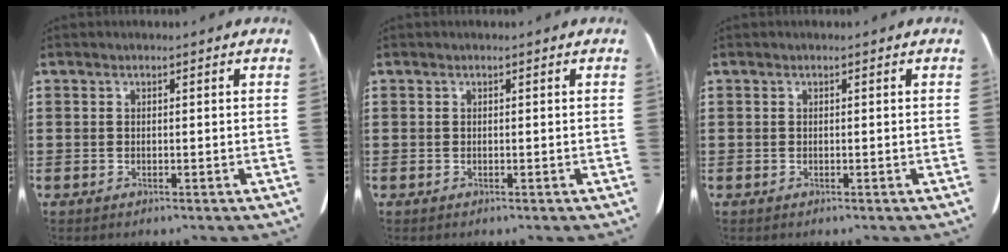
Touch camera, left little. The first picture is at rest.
{"total": 0.0}
{"total": 0.0}